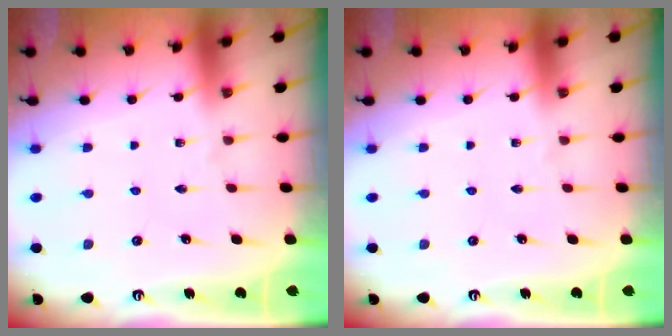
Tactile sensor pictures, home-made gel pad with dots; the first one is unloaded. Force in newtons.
{"total": 0.0}